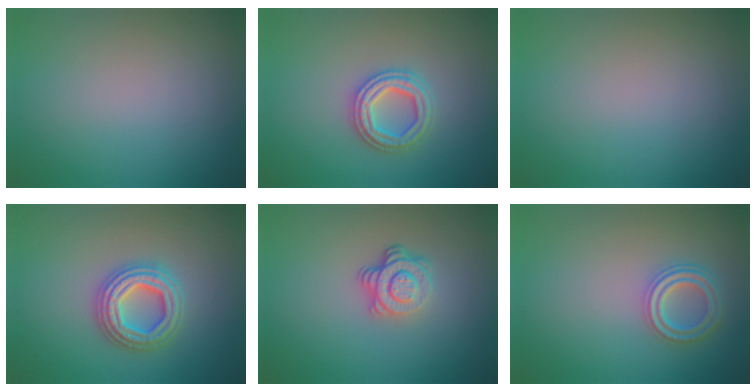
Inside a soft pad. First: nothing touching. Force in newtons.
{"total": 3.4, "press": 3.3, "slide": 0.7}
{"total": 0.0}
{"total": 4.5, "press": 4.4, "slide": 0.8}
{"total": 4.0, "press": 2.7, "slide": 2.9}
{"total": 3.6, "press": 2.9, "slide": 2.2}